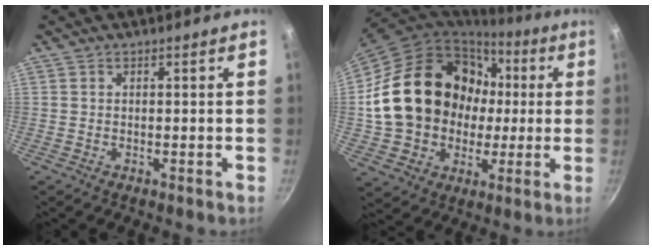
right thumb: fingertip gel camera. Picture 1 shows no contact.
{"total": 23.8, "force": [1.7, 19.6, 13.4], "torque": [-0.209, 0.043, 0.049]}